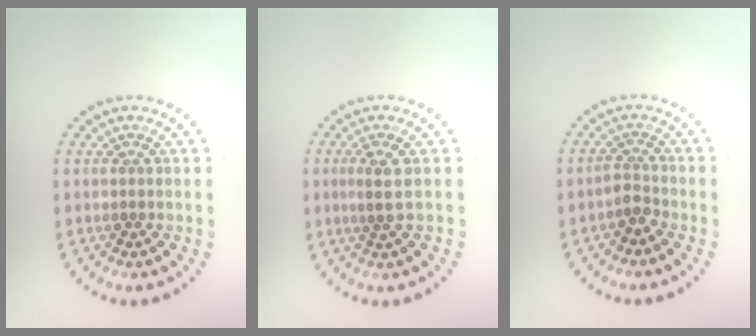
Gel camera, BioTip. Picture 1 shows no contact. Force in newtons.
{"total": 1.6, "press": 1.4, "slide": 0.9}
{"total": 1.5, "press": 1.0, "slide": 1.1}